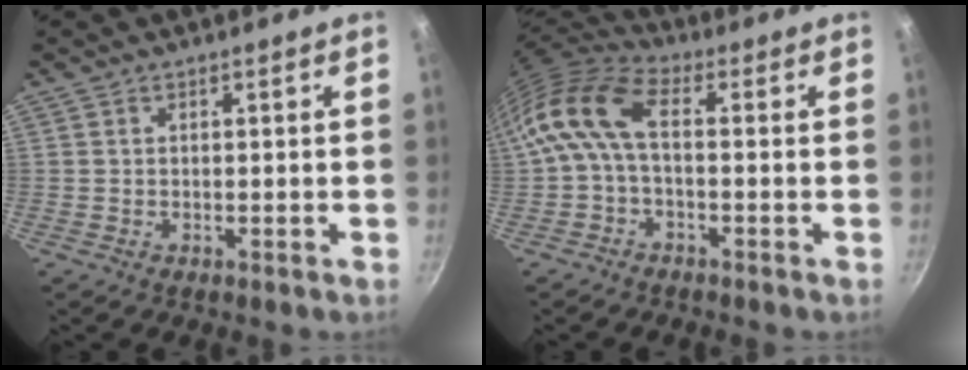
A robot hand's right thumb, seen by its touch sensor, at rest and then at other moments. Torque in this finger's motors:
{"motor_torque": [0.70, 2.37, 0.96, -0.87, 0.25]}